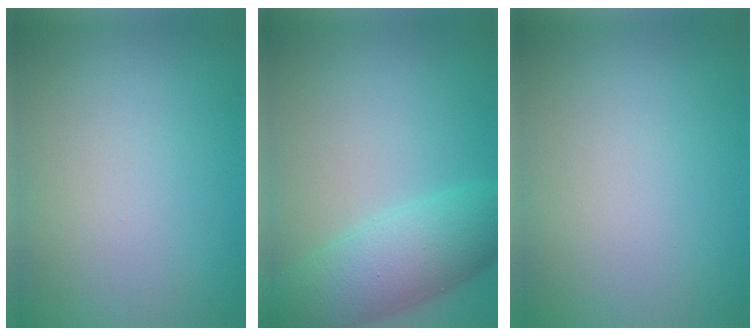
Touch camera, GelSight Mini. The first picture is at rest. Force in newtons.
{"total": 6.9, "press": 6.9, "slide": 0.3}
{"total": 0.0}